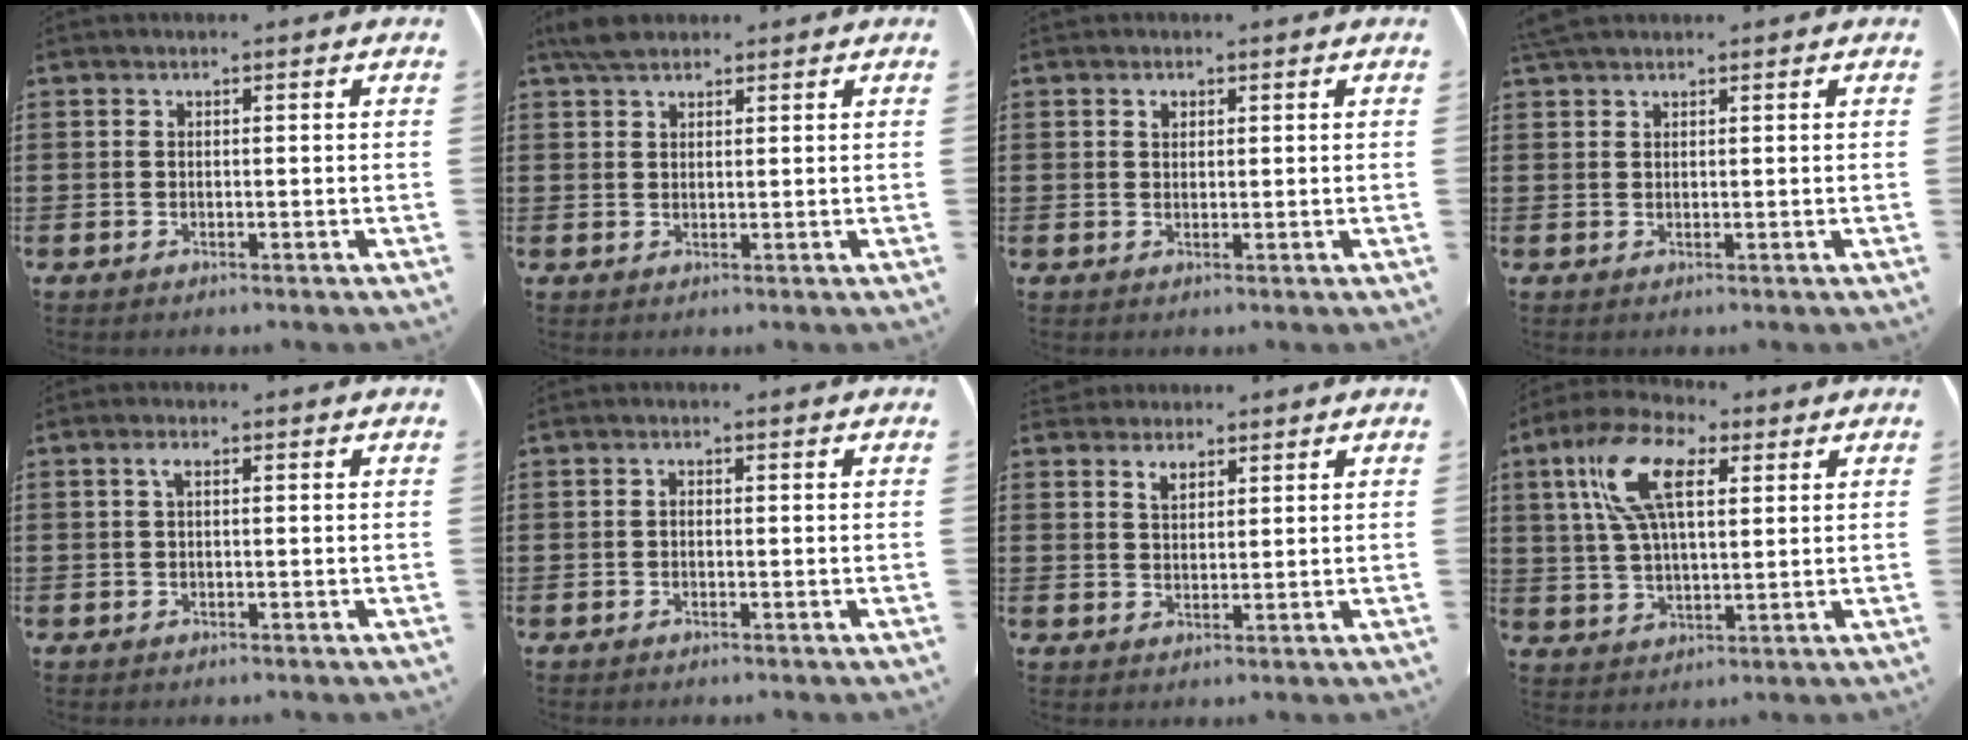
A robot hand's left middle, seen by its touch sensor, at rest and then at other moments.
{"total": 3.2, "force": [2.5, 1.2, 1.4], "torque": [-0.035, 0.005, 0.048]}
{"total": 1.2, "force": [0.7, 0.8, 0.5], "torque": [-0.005, -0.003, 0.013]}
{"total": 2.0, "force": [1.7, 0.4, 0.9], "torque": [-0.024, 0.001, 0.034]}
{"total": 1.7, "force": [0.2, 0.6, 1.6], "torque": [-0.041, 0.001, 0.001]}
{"total": 0.6, "force": [-0.3, 0.3, 0.5], "torque": [-0.012, -0.003, -0.004]}
{"total": 2.6, "force": [2.1, 1.3, 0.8], "torque": [-0.023, 0.004, 0.040]}
{"total": 12.4, "force": [5.2, 5.4, 9.9], "torque": [-0.219, 0.007, 0.090]}